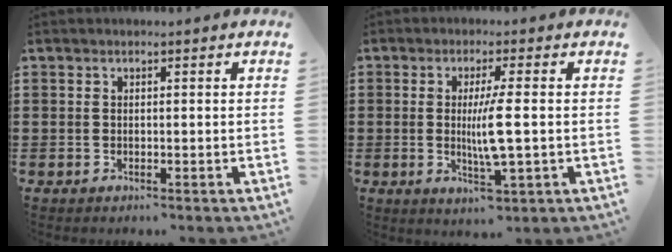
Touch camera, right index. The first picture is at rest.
{"total": 6.6, "force": [-0.3, 1.0, 6.5], "torque": [-0.128, -0.010, -0.010]}